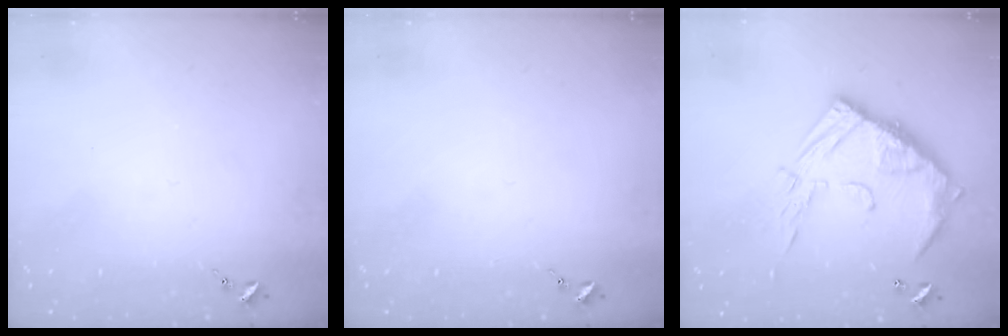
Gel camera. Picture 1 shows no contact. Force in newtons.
{"total": 0.0}
{"total": 19.1, "press": 19.0, "slide": 1.8}